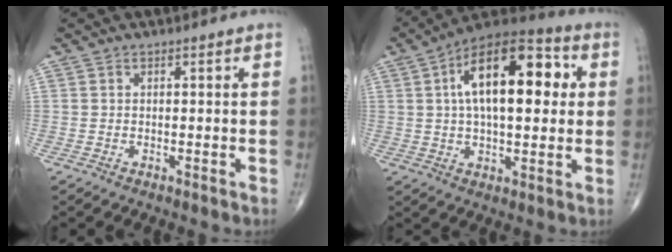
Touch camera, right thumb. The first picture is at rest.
{"total": 20.3, "force": [4.1, 9.6, 17.4], "torque": [-0.248, 0.021, 0.054]}